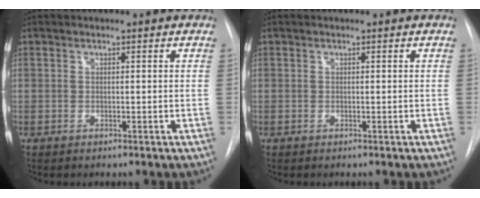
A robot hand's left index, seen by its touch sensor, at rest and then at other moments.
{"total": 0.0}